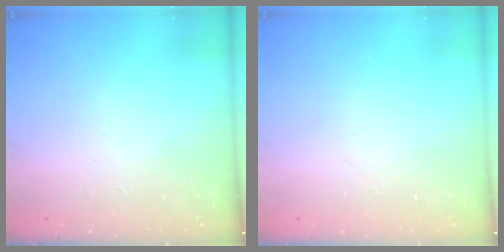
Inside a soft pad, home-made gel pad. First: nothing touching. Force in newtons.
{"total": 0.0}